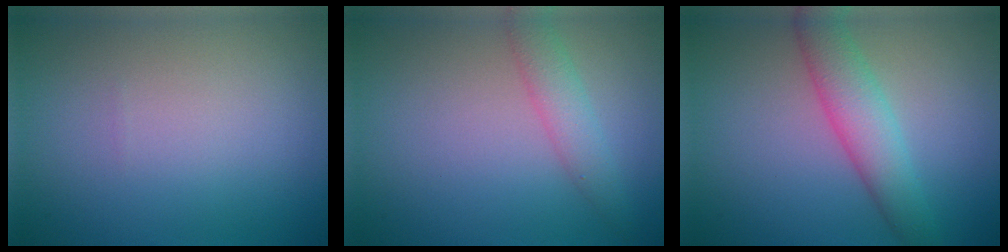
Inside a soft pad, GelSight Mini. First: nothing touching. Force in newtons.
{"total": 2.4, "press": 2.4, "slide": 0.1}
{"total": 4.4, "press": 4.4, "slide": 0.1}